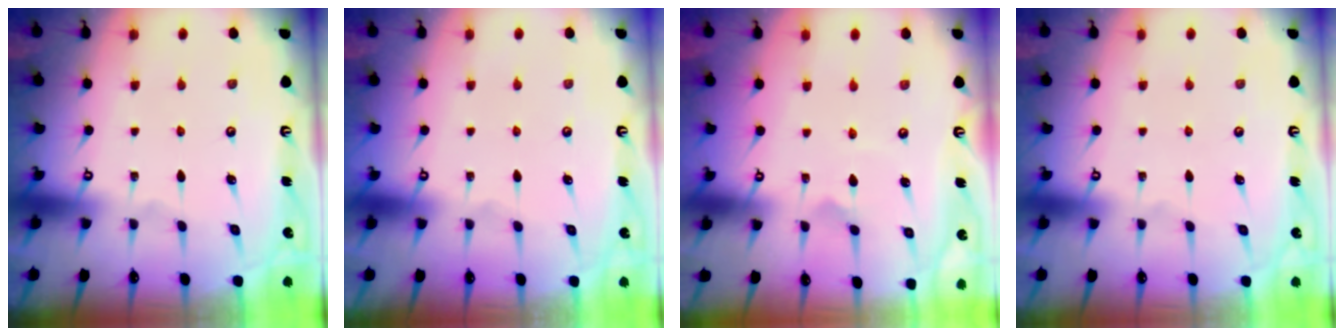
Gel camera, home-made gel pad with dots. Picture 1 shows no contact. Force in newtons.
{"total": 0.0}
{"total": 1.6, "press": 1.5, "slide": 0.5}
{"total": 0.0}